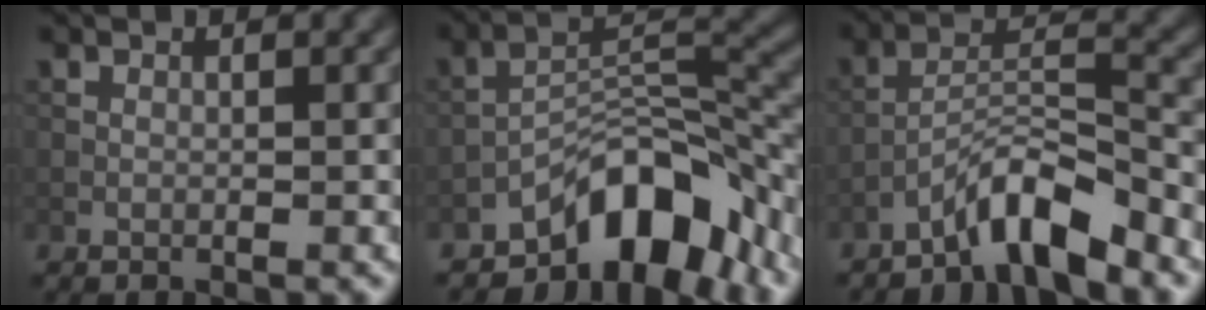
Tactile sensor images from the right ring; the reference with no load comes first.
{"total": 9.2, "force": [-6.3, 3.8, 5.6], "torque": [-0.064, 0.013, -0.112]}
{"total": 5.6, "force": [-4.4, 1.0, 3.3], "torque": [-0.056, 0.010, -0.086]}